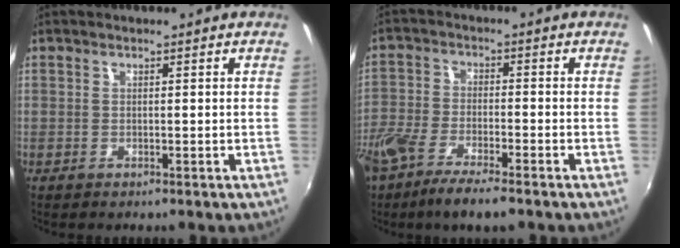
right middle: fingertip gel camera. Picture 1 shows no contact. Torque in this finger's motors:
{"motor_torque": [1.09, -1.05, 0.56, 0.10]}